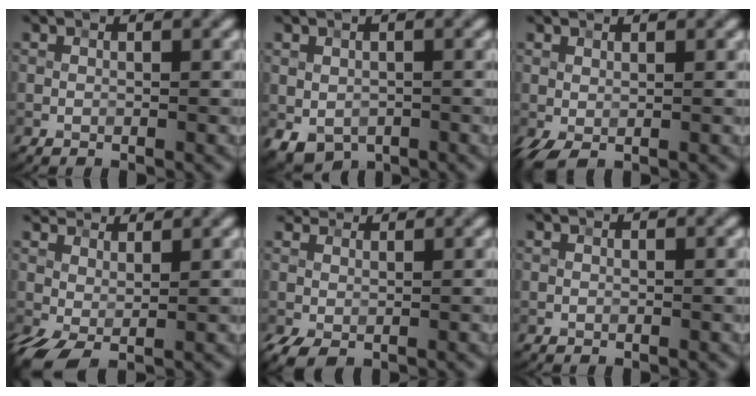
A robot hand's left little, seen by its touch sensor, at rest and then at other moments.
{"total": 3.1, "force": [-1.1, 2.3, 1.8], "torque": [-0.031, -0.011, -0.016]}
{"total": 1.3, "force": [-0.1, 0.5, 1.2], "torque": [-0.036, 0.001, -0.002]}
{"total": 5.5, "force": [1.8, 3.2, 4.1], "torque": [-0.094, 0.008, 0.029]}
{"total": 3.9, "force": [1.2, 2.7, 2.5], "torque": [-0.061, 0.005, 0.020]}
{"total": 0.0}